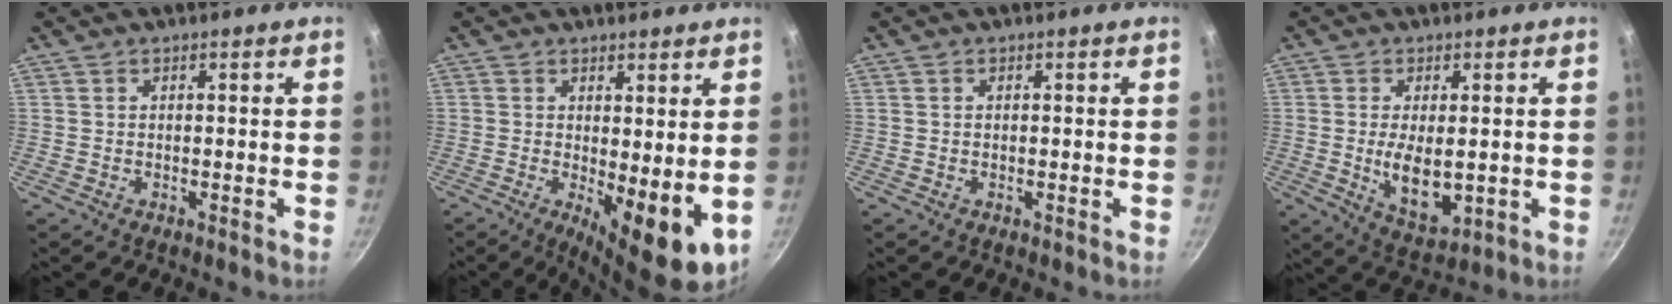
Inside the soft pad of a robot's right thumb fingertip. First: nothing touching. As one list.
[{"total": 9.7, "force": [-0.3, 3.5, 9.0], "torque": [-0.109, -0.014, 0.007]}, {"total": 0.0}, {"total": 8.8, "force": [-0.4, 4.3, 7.6], "torque": [-0.129, -0.013, 0.006]}]